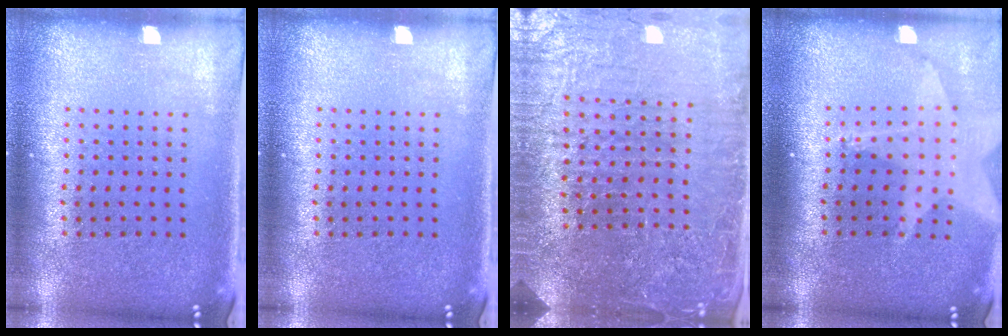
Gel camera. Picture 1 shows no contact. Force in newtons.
{"total": 0.0}
{"total": 5.3, "press": 4.8, "slide": 2.1}
{"total": 1.9, "press": 1.5, "slide": 1.2}